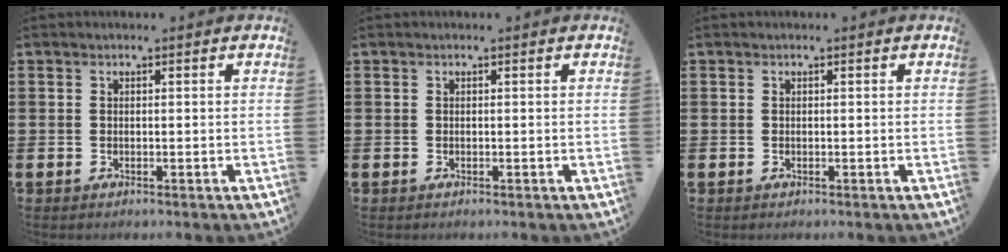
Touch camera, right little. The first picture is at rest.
{"total": 0.0}
{"total": 0.0}